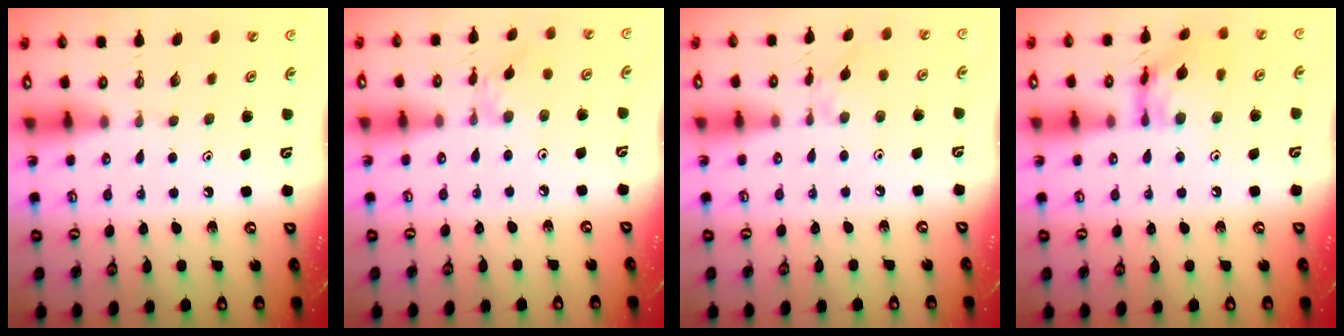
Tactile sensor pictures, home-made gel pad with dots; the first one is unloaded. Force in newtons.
{"total": 2.9, "press": 2.9, "slide": 0.2}
{"total": 1.4, "press": 1.3, "slide": 0.2}
{"total": 13.8, "press": 13.8, "slide": 1.2}